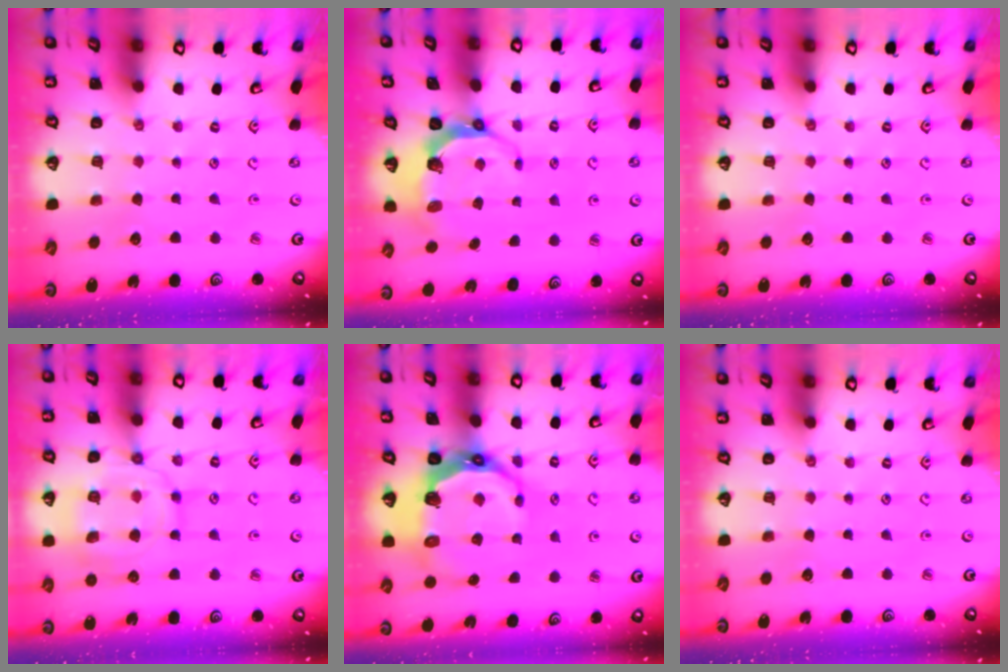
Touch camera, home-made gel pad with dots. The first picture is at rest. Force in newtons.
{"total": 7.4, "press": 6.2, "slide": 4.1}
{"total": 0.0}
{"total": 15.8, "press": 15.7, "slide": 1.3}
{"total": 11.6, "press": 10.5, "slide": 5.1}
{"total": 0.0}